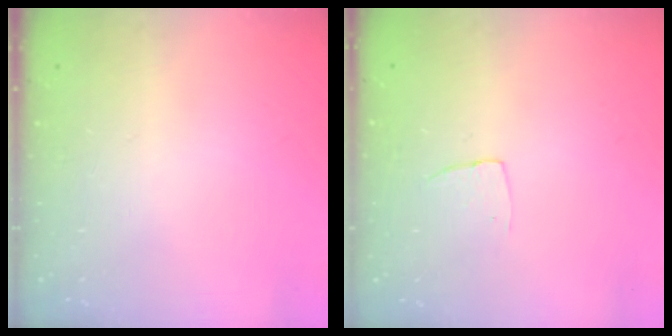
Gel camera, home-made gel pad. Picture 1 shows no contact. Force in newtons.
{"total": 3.7, "press": 3.7, "slide": 0.2}